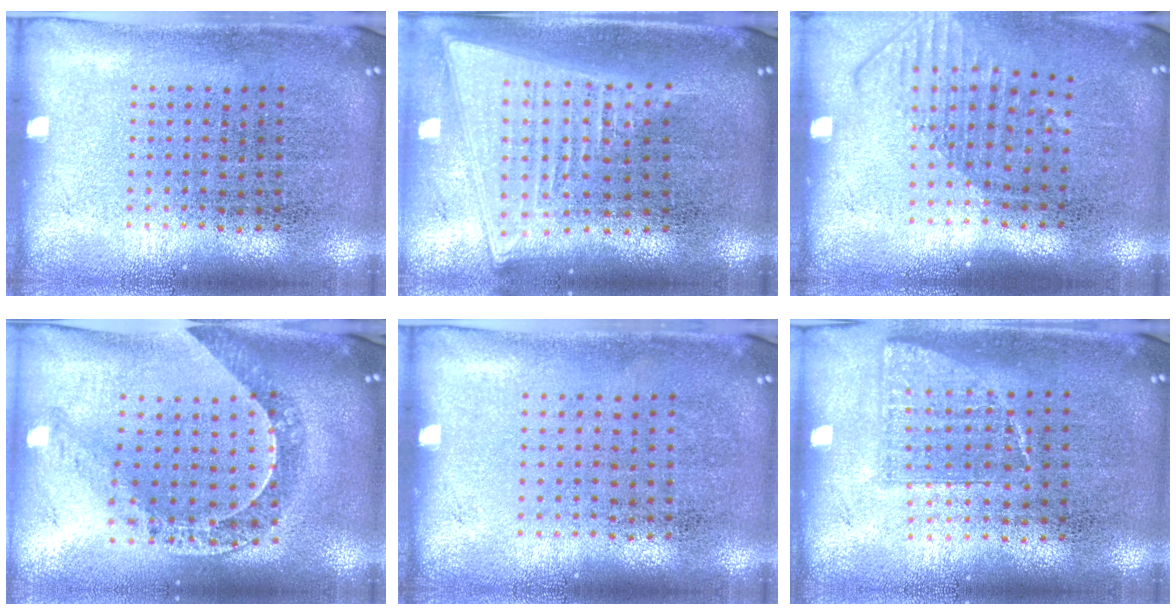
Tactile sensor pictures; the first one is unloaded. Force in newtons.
{"total": 2.0, "press": 1.7, "slide": 1.2}
{"total": 1.6, "press": 1.2, "slide": 1.0}
{"total": 1.2, "press": 1.1, "slide": 0.2}
{"total": 0.0}
{"total": 0.8, "press": 0.8, "slide": 0.1}